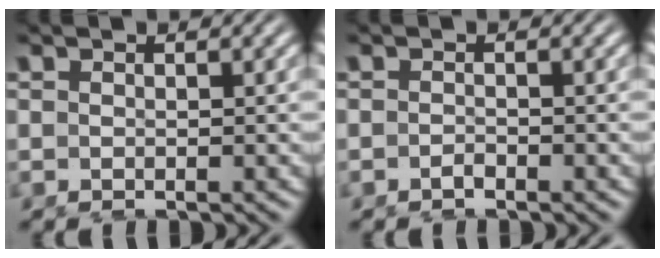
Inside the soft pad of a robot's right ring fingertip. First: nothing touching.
{"total": 0.8, "force": [-0.8, -0.1, 0.1], "torque": [0.003, -0.002, -0.013]}